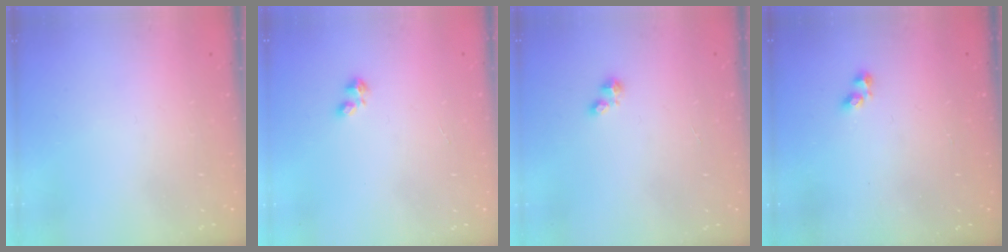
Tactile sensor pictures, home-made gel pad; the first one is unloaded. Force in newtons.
{"total": 1.5, "press": 1.5, "slide": 0.3}
{"total": 1.9, "press": 1.8, "slide": 0.2}
{"total": 1.9, "press": 1.9, "slide": 0.3}